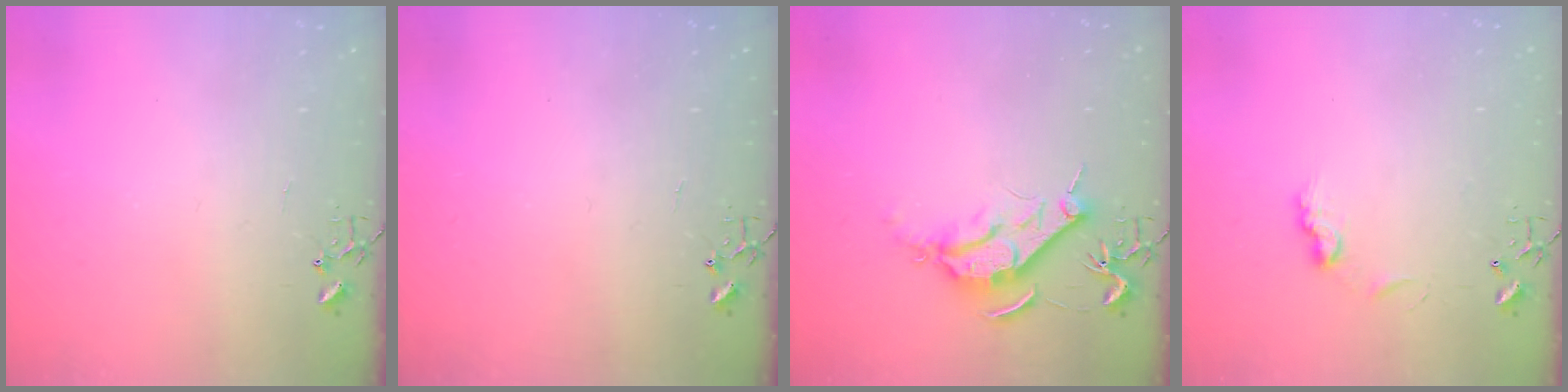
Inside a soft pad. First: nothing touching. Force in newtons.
{"total": 0.0}
{"total": 9.1, "press": 9.0, "slide": 0.8}
{"total": 7.6, "press": 7.6, "slide": 0.7}